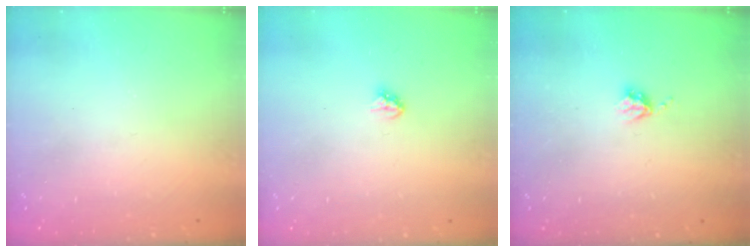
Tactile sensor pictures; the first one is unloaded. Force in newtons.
{"total": 2.9, "press": 2.9, "slide": 0.2}
{"total": 3.8, "press": 3.8, "slide": 0.4}